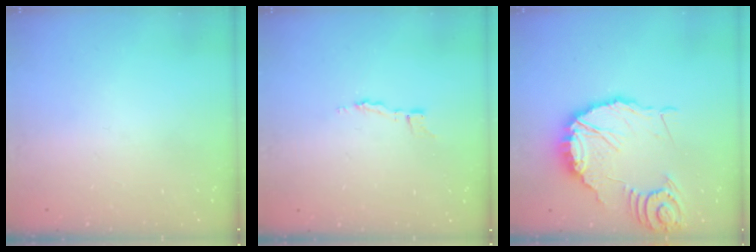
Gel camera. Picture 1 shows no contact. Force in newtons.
{"total": 2.9, "press": 2.9, "slide": 0.3}
{"total": 15.2, "press": 15.1, "slide": 1.9}